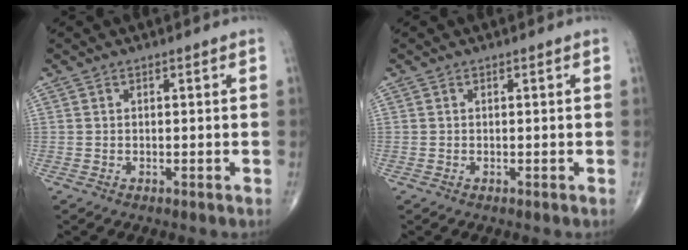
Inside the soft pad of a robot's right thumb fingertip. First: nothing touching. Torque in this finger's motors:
{"motor_torque": [0.53, 0.21, -0.14, -0.04, 0.06]}